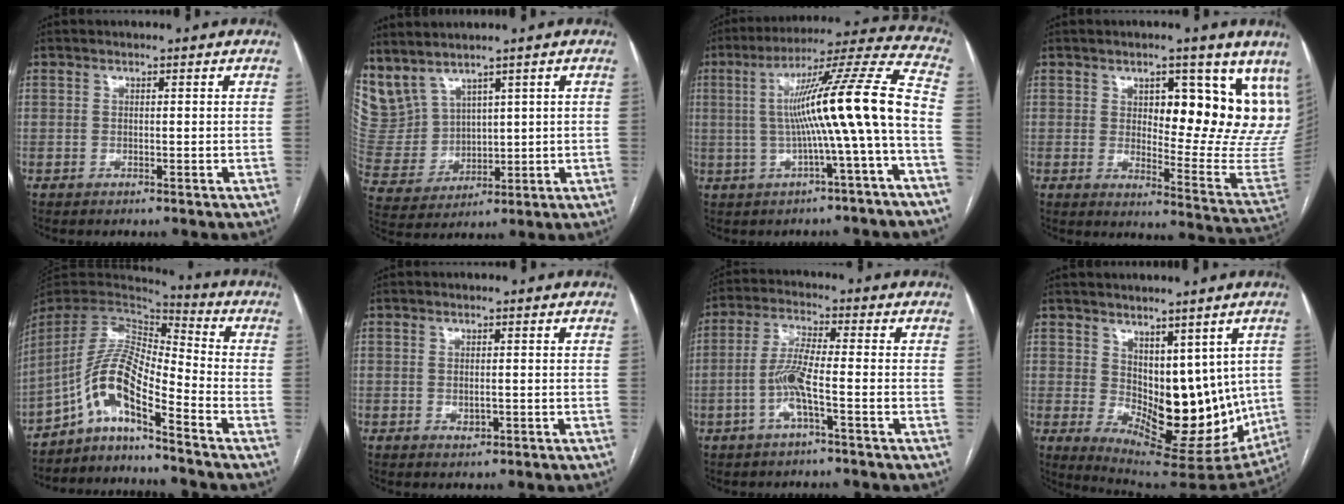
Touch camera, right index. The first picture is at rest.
{"total": 9.3, "force": [7.6, 4.4, 3.1], "torque": [-0.090, 0.010, 0.185]}
{"total": 16.1, "force": [-1.7, -1.2, 15.9], "torque": [-0.242, 0.025, -0.030]}
{"total": 16.4, "force": [8.7, 5.3, 12.8], "torque": [-0.154, -0.020, 0.113]}
{"total": 10.5, "force": [-6.6, 1.5, 8.0], "torque": [-0.161, 0.021, -0.124]}
{"total": 1.4, "force": [-0.3, 0.9, 1.1], "torque": [-0.017, -0.002, 0.001]}
{"total": 6.3, "force": [-2.1, 0.3, 5.9], "torque": [-0.125, 0.007, -0.043]}
{"total": 14.8, "force": [1.3, 8.0, 12.3], "torque": [-0.167, -0.014, 0.047]}